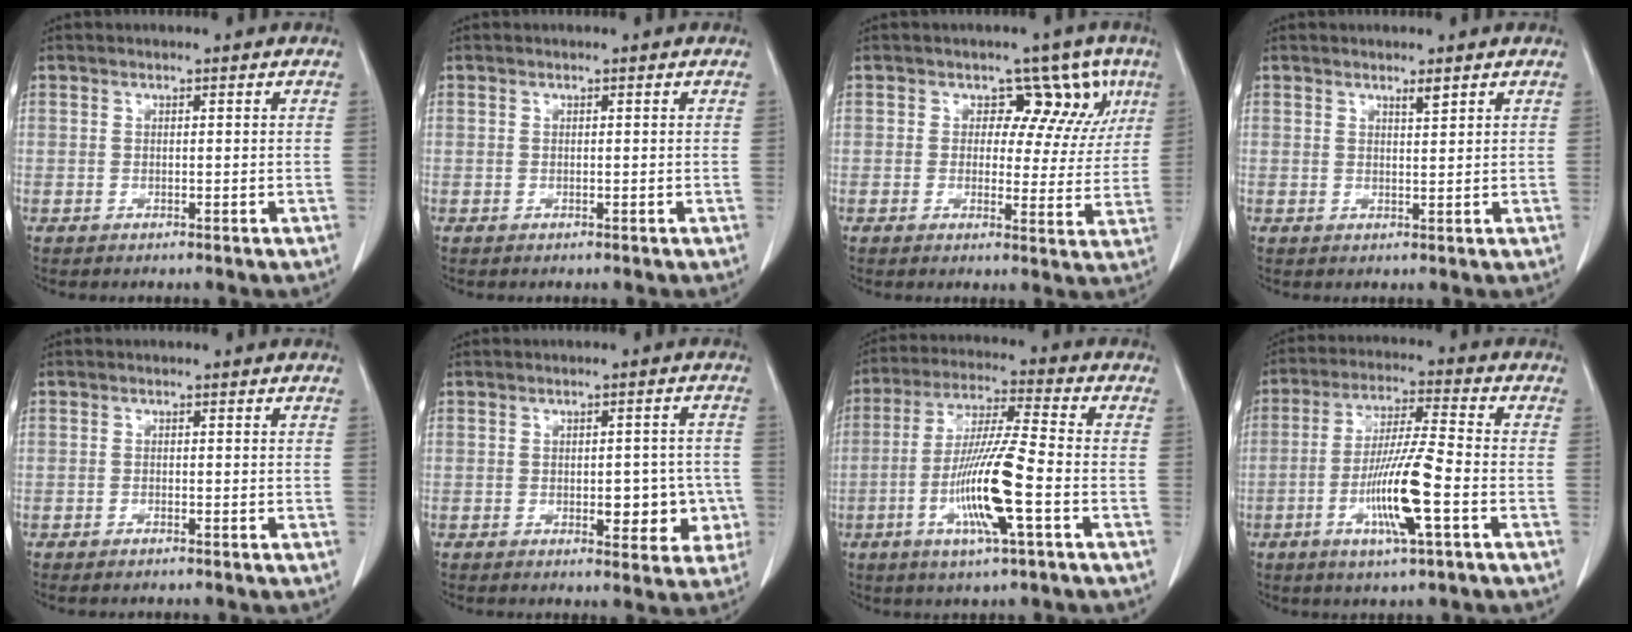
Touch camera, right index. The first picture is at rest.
{"total": 0.0}
{"total": 7.8, "force": [3.3, 5.6, 4.3], "torque": [-0.023, 0.016, 0.034]}
{"total": 1.3, "force": [1.0, 0.0, 0.8], "torque": [-0.015, -0.006, 0.018]}
{"total": 0.8, "force": [-0.7, 0.1, 0.4], "torque": [-0.013, -0.002, -0.010]}
{"total": 6.3, "force": [-1.4, 3.1, 5.2], "torque": [-0.048, 0.011, -0.009]}
{"total": 12.7, "force": [-3.8, 0.3, 12.1], "torque": [-0.237, -0.009, -0.072]}
{"total": 11.4, "force": [-3.6, 0.2, 10.8], "torque": [-0.207, -0.009, -0.067]}